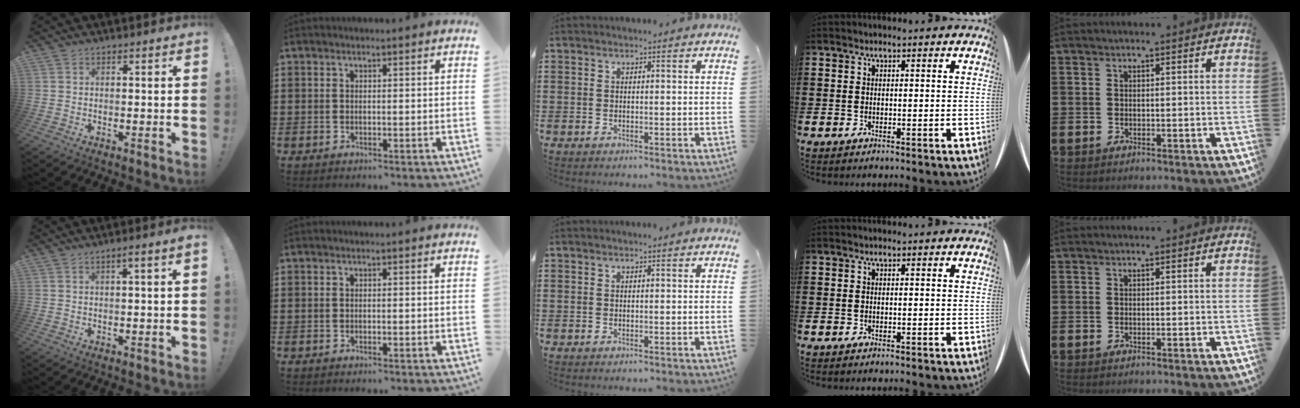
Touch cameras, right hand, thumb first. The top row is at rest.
{"thumb": {"total": 2.2, "force": [0.2, -0.2, 2.2], "torque": [-0.047, 0.004, 0.003]}}